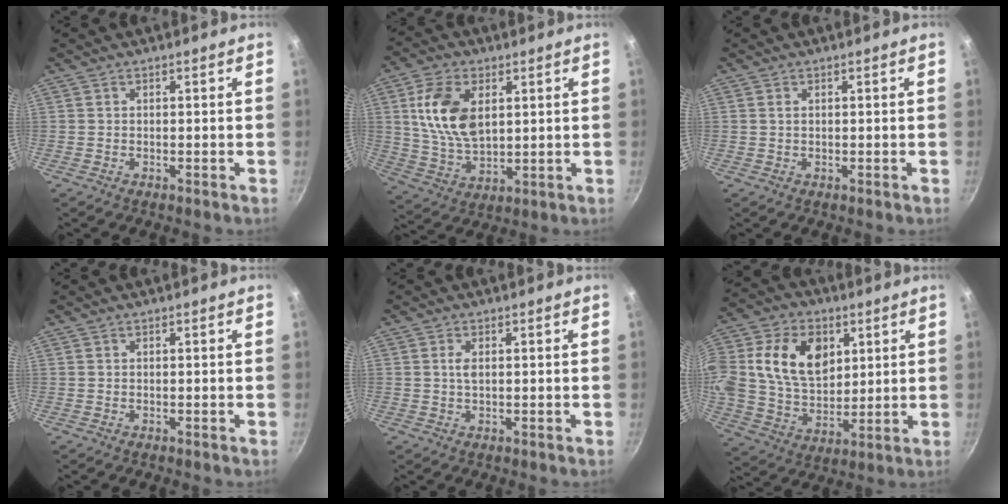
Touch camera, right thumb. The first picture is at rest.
{"total": 13.1, "force": [3.4, 7.9, 9.9], "torque": [-0.174, -0.016, 0.071]}
{"total": 0.8, "force": [0.3, 0.5, 0.6], "torque": [-0.010, 0.002, 0.005]}
{"total": 0.0}
{"total": 1.7, "force": [0.4, 0.9, 1.4], "torque": [-0.028, 0.001, 0.007]}
{"total": 18.6, "force": [5.1, 13.2, 12.1], "torque": [-0.206, 0.001, 0.091]}